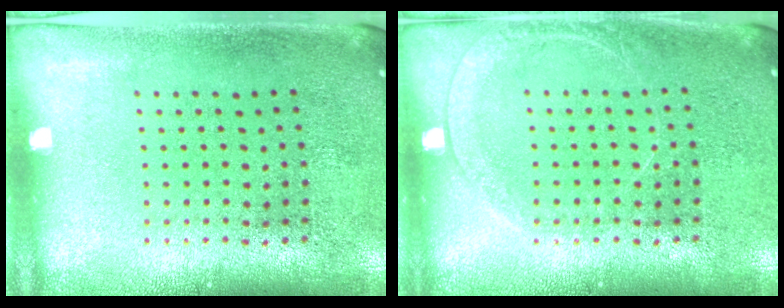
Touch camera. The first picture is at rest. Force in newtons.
{"total": 1.4, "press": 1.4, "slide": 0.1}